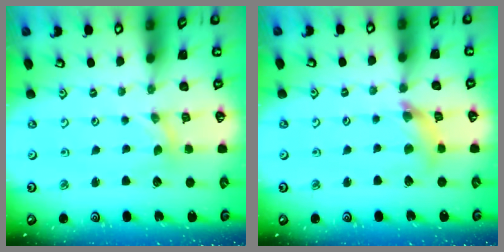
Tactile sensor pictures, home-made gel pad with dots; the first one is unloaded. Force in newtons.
{"total": 6.9, "press": 6.9, "slide": 0.7}